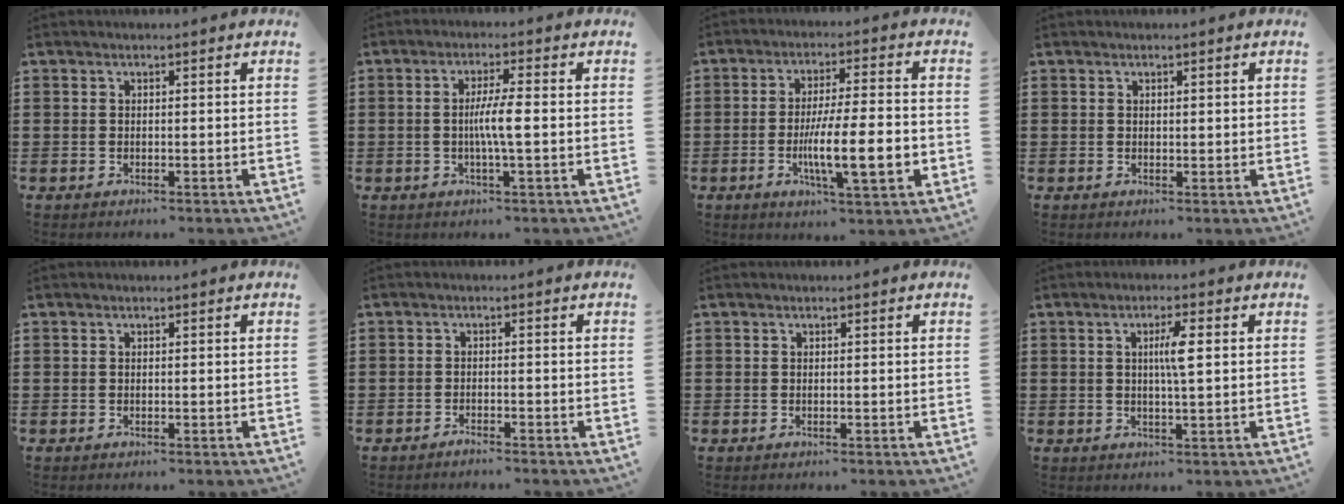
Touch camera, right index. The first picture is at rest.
{"total": 4.7, "force": [-0.5, 0.1, 4.6], "torque": [-0.083, -0.005, -0.011]}
{"total": 12.6, "force": [-2.9, 2.8, 11.9], "torque": [-0.213, -0.013, -0.053]}
{"total": 0.6, "force": [0.4, 0.3, 0.3], "torque": [-0.007, 0.002, 0.007]}
{"total": 0.0}
{"total": 1.2, "force": [-1.2, 0.0, 0.3], "torque": [-0.007, 0.000, -0.023]}
{"total": 0.0}
{"total": 3.9, "force": [0.7, 0.3, 3.8], "torque": [-0.074, 0.002, 0.008]}